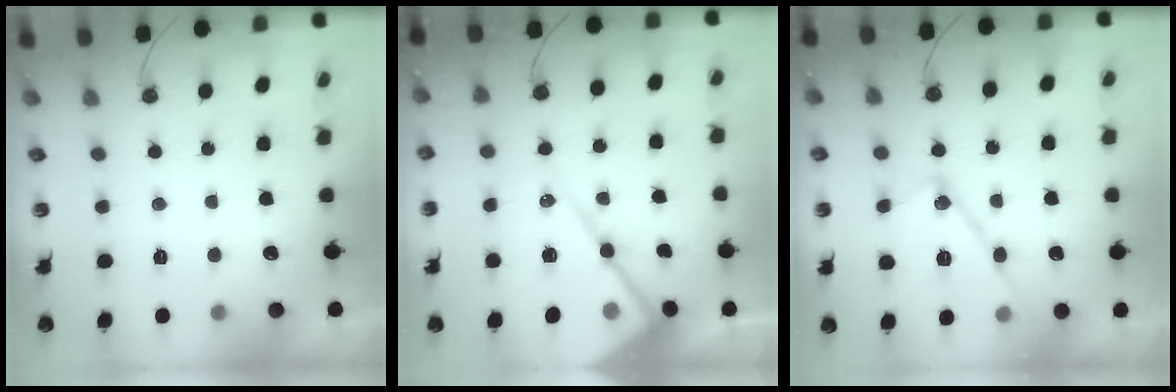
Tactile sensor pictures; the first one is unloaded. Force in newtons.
{"total": 17.8, "press": 17.8, "slide": 1.6}
{"total": 17.3, "press": 17.2, "slide": 1.6}